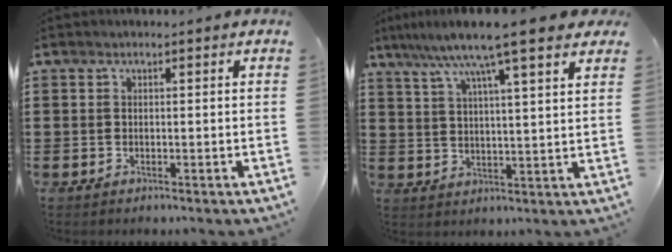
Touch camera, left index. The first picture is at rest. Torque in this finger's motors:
{"motor_torque": [2.14, 0.00, 1.05, 0.21]}